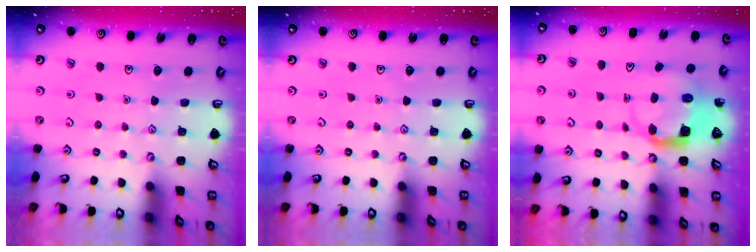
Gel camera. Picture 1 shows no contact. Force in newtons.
{"total": 0.0}
{"total": 5.8, "press": 5.8, "slide": 0.6}